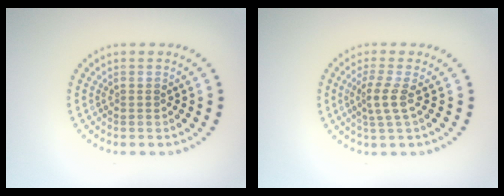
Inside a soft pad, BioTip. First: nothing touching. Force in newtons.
{"total": 2.3, "press": 1.7, "slide": 1.6}